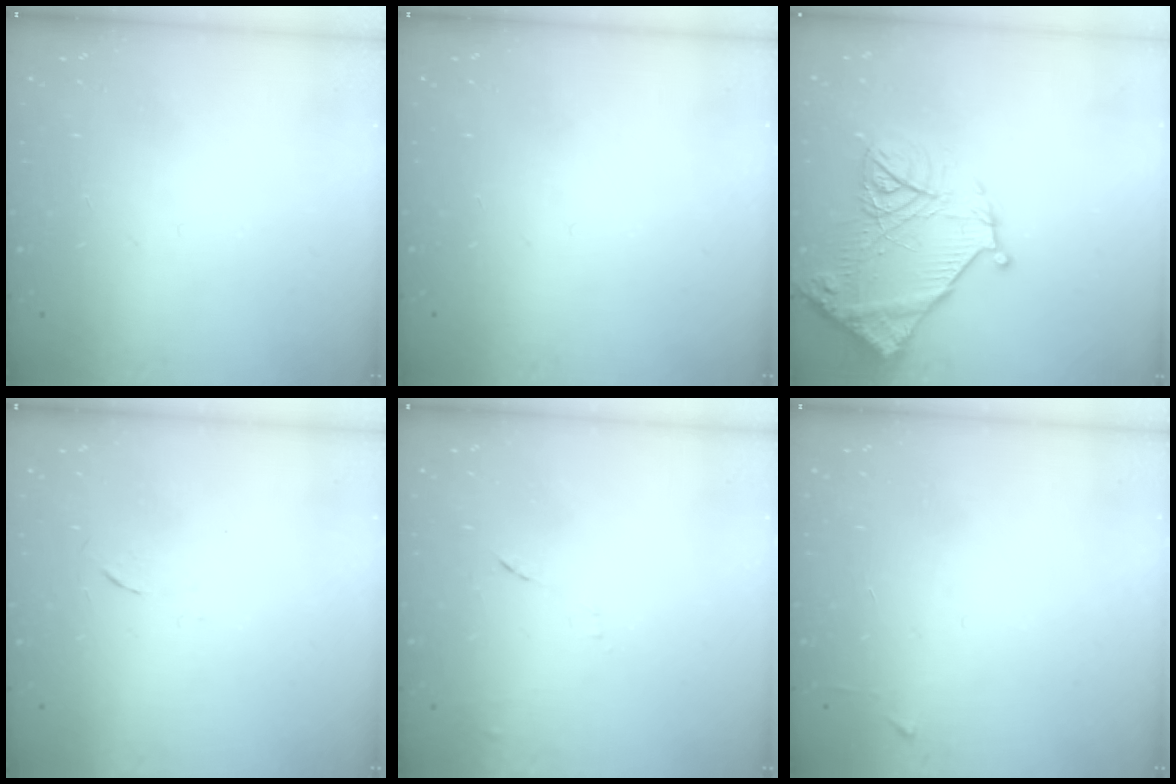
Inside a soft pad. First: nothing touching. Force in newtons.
{"total": 0.0}
{"total": 16.4, "press": 16.3, "slide": 1.6}
{"total": 3.7, "press": 3.4, "slide": 1.3}
{"total": 7.3, "press": 7.2, "slide": 0.7}
{"total": 2.4, "press": 2.4, "slide": 0.3}